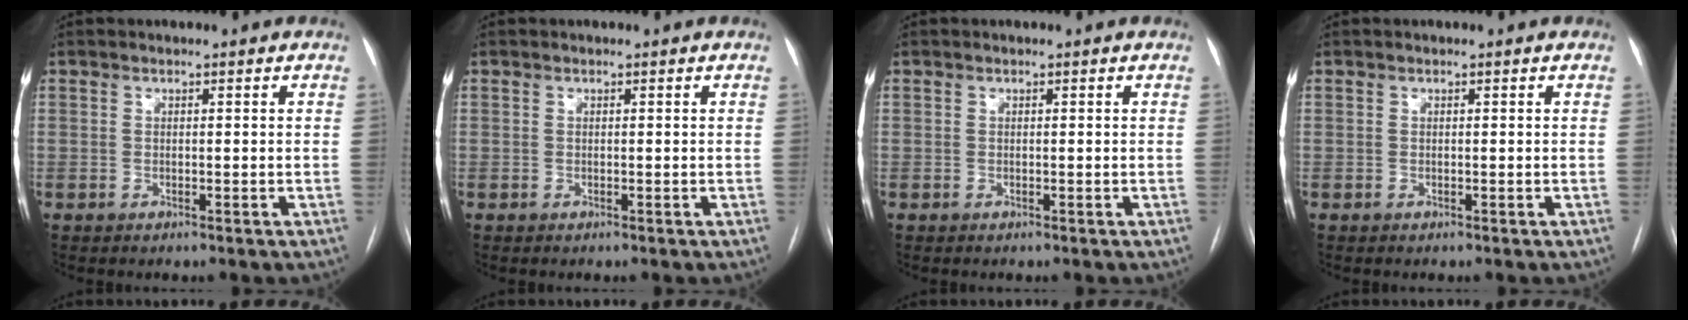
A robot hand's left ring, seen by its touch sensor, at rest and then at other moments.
{"total": 0.0}
{"total": 0.0}
{"total": 0.0}